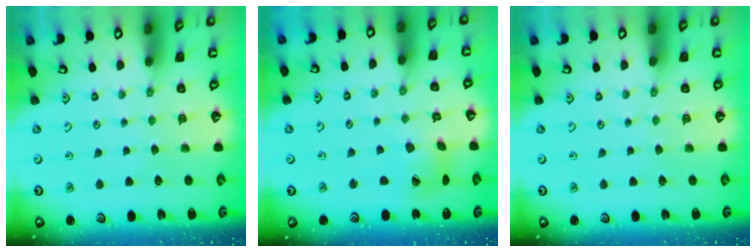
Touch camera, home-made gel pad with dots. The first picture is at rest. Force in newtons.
{"total": 7.7, "press": 7.6, "slide": 1.0}
{"total": 0.0}